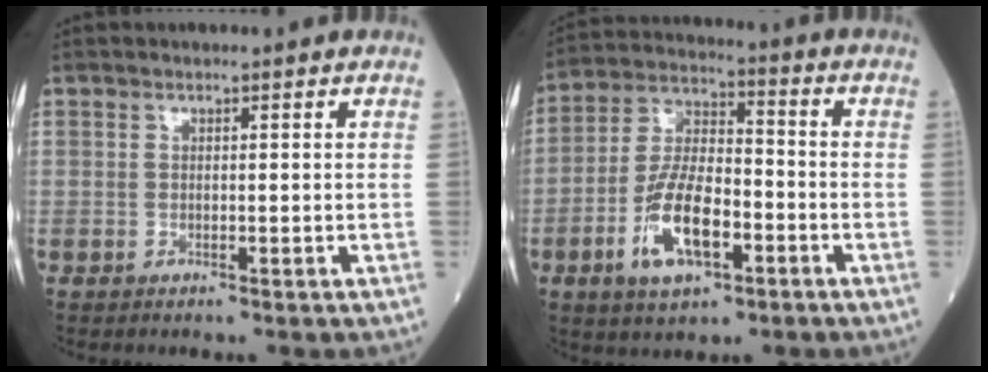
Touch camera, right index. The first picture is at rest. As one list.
[{"total": 12.3, "force": [-4.7, 4.7, 10.3], "torque": [-0.214, 0.004, -0.085]}]